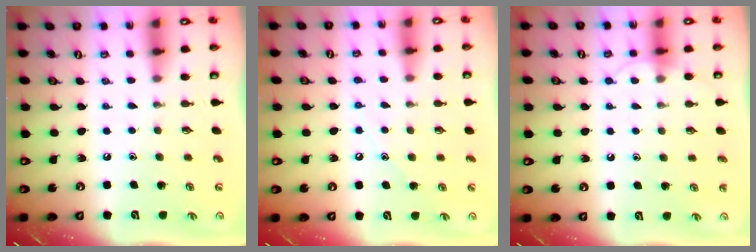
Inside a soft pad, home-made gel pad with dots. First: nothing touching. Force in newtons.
{"total": 5.6, "press": 5.6, "slide": 0.7}
{"total": 4.3, "press": 4.2, "slide": 0.4}